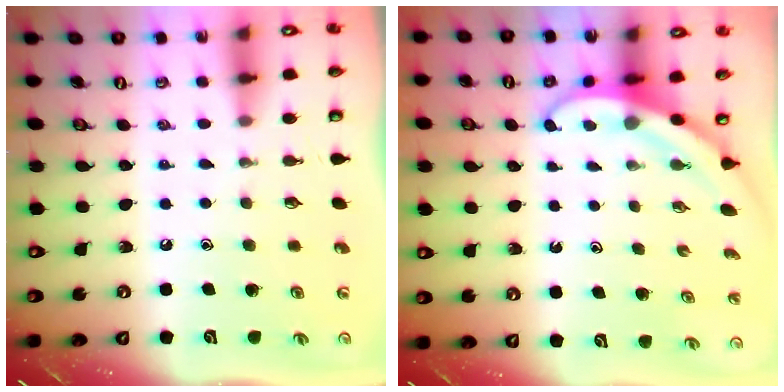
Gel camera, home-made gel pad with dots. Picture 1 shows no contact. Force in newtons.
{"total": 3.5, "press": 3.5, "slide": 0.1}